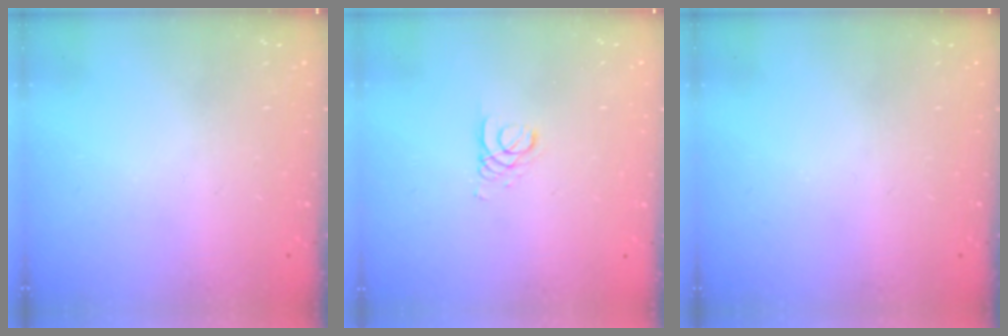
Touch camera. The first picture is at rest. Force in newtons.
{"total": 2.7, "press": 2.7, "slide": 0.3}
{"total": 0.0}